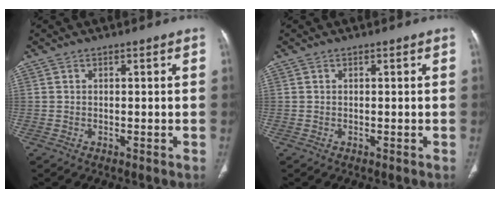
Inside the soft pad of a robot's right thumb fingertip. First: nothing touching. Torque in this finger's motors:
{"motor_torque": [-0.24, -0.05, 0.08, 0.06, 0.04]}